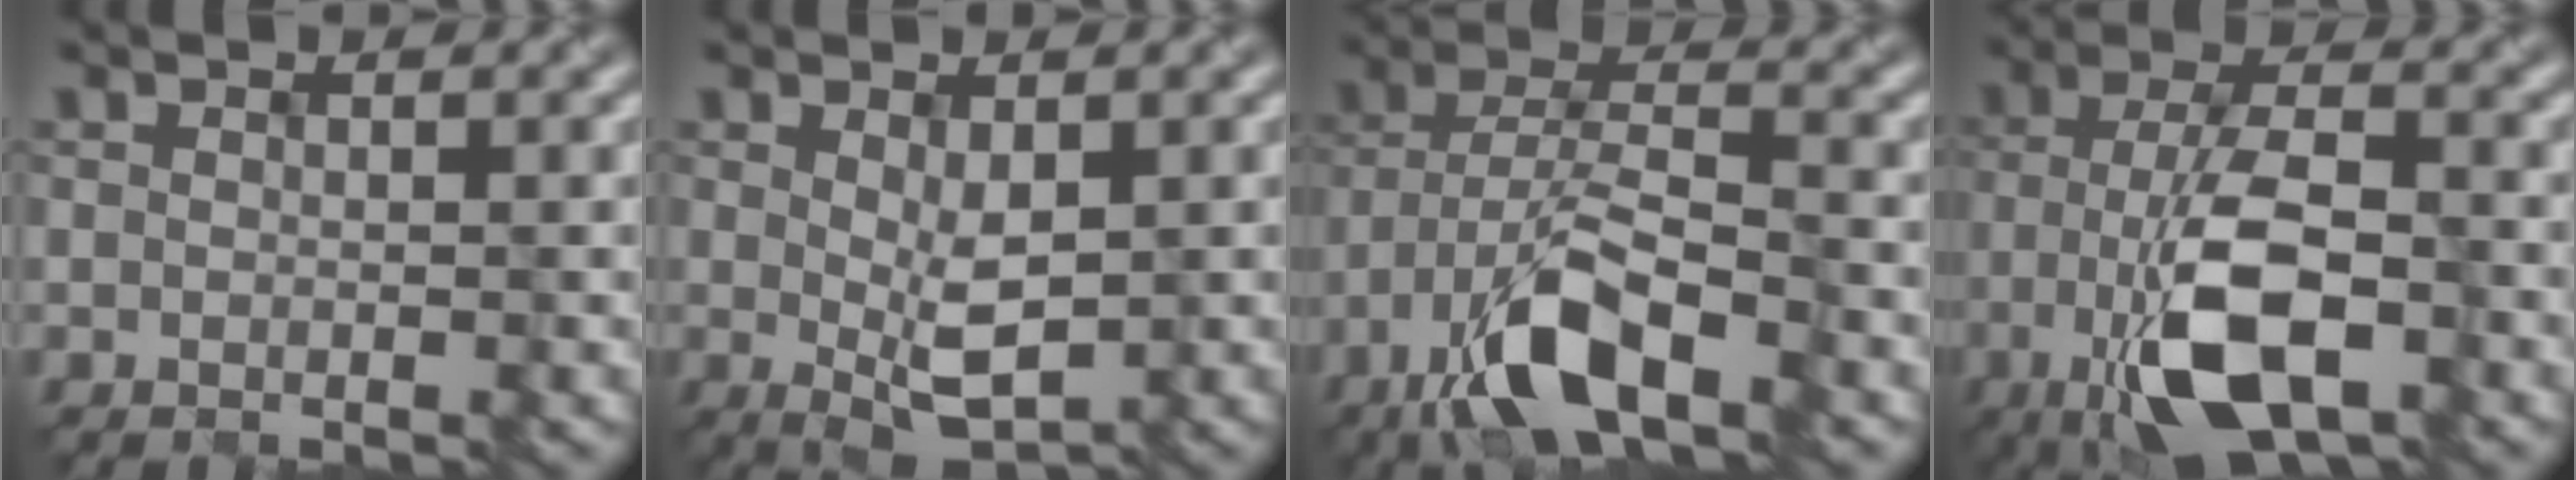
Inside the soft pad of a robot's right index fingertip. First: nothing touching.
{"total": 2.8, "force": [0.0, 1.0, 2.6], "torque": [-0.050, -0.010, 0.007]}
{"total": 8.3, "force": [-5.2, 2.5, 5.9], "torque": [-0.113, 0.003, -0.099]}
{"total": 8.5, "force": [-3.0, 3.2, 7.3], "torque": [-0.139, 0.000, -0.055]}